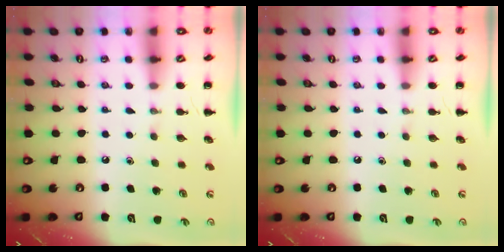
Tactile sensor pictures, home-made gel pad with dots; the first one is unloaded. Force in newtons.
{"total": 0.0}